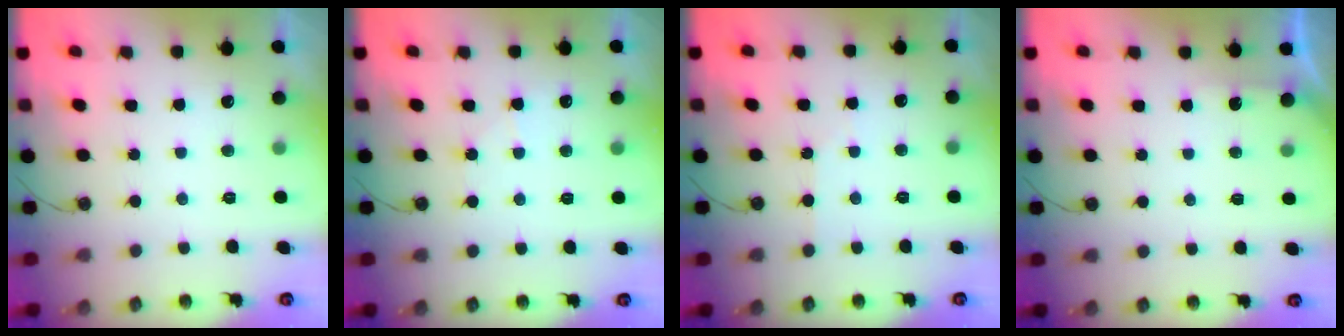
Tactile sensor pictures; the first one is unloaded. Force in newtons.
{"total": 4.8, "press": 4.7, "slide": 0.7}
{"total": 2.4, "press": 2.4, "slide": 0.4}
{"total": 2.1, "press": 2.1, "slide": 0.2}